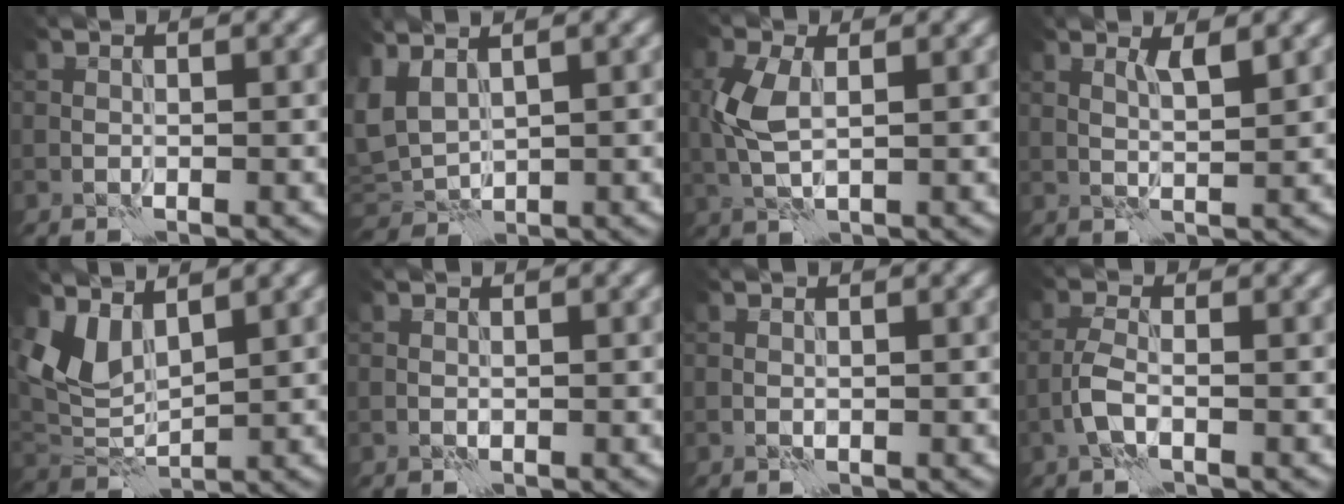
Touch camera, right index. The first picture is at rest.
{"total": 2.5, "force": [1.3, 1.5, 1.6], "torque": [-0.046, 0.007, 0.030]}
{"total": 3.9, "force": [0.3, 2.0, 3.3], "torque": [-0.086, 0.006, 0.008]}
{"total": 1.9, "force": [1.2, 0.2, 1.4], "torque": [-0.025, 0.000, 0.020]}
{"total": 4.4, "force": [2.6, 2.4, 2.6], "torque": [-0.058, -0.008, 0.053]}
{"total": 0.0}
{"total": 0.0}
{"total": 2.3, "force": [-1.0, 0.7, 1.9], "torque": [-0.044, 0.004, -0.026]}